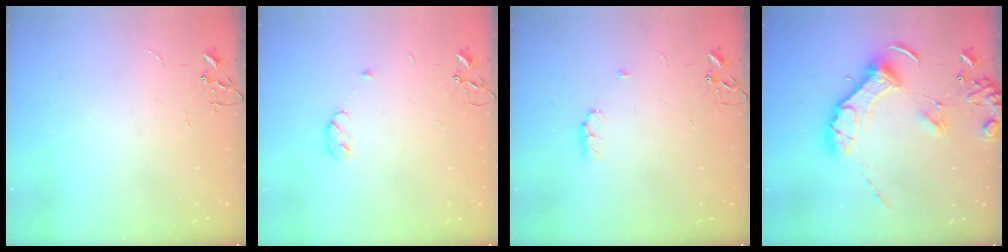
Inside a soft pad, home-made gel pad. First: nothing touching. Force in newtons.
{"total": 4.6, "press": 4.6, "slide": 0.7}
{"total": 5.2, "press": 5.0, "slide": 1.4}
{"total": 14.5, "press": 14.3, "slide": 2.3}